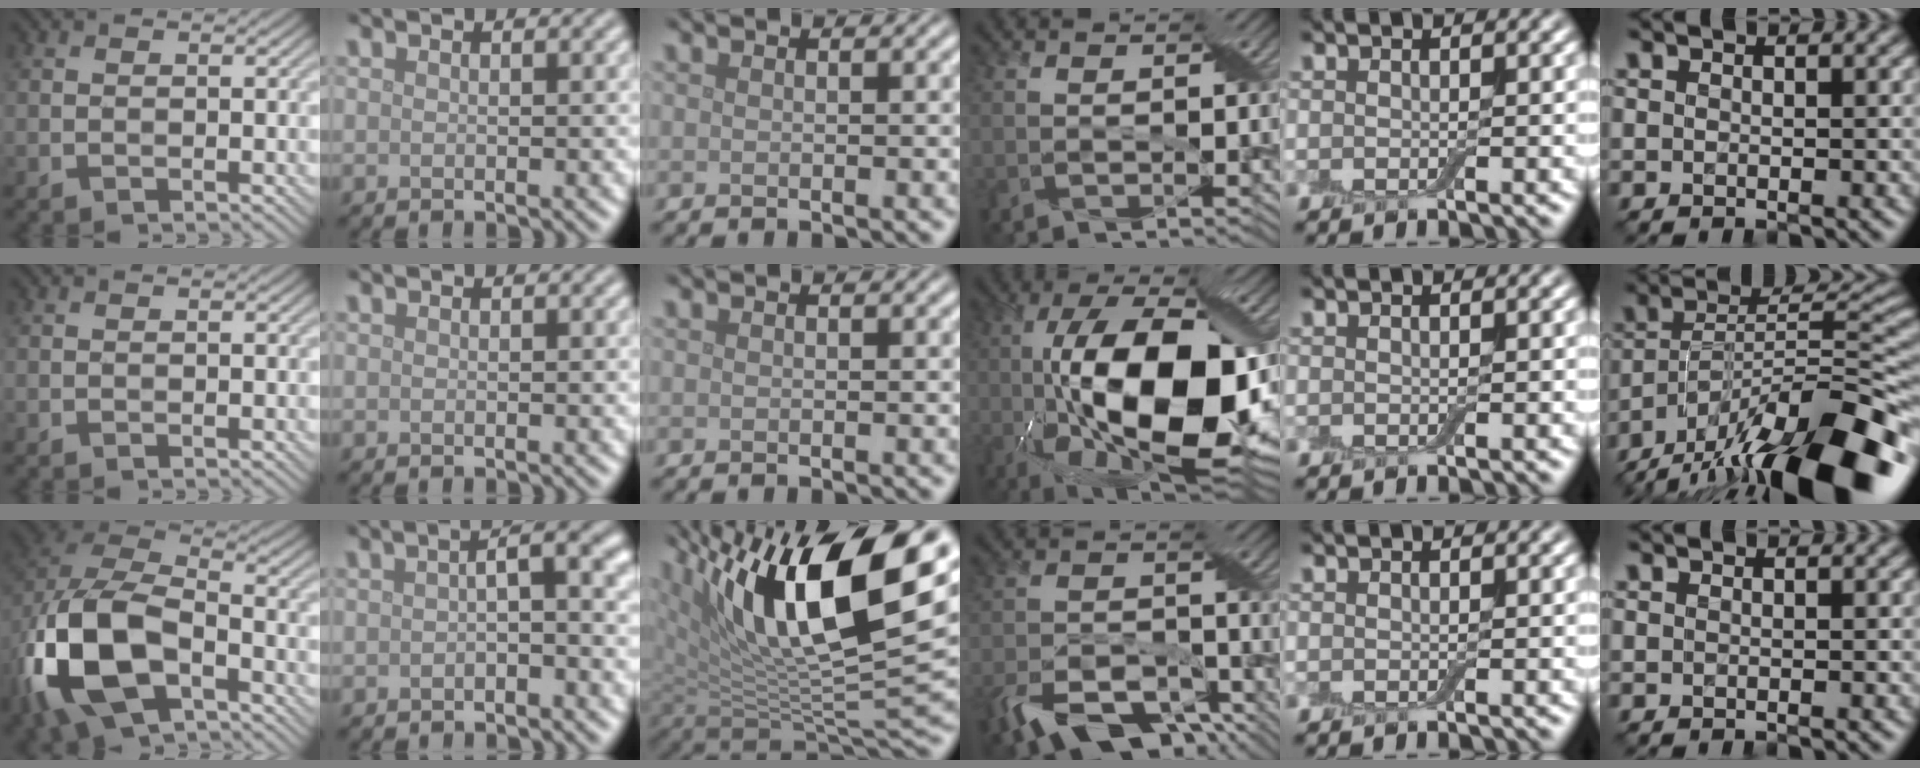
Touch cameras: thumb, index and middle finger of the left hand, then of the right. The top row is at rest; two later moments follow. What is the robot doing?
{"motion": "open", "object": "airpods case & airpods"}